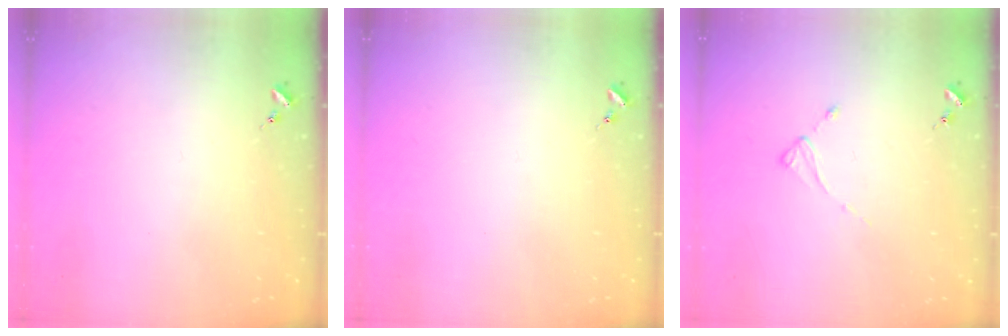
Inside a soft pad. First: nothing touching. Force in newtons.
{"total": 0.0}
{"total": 2.4, "press": 2.4, "slide": 0.3}